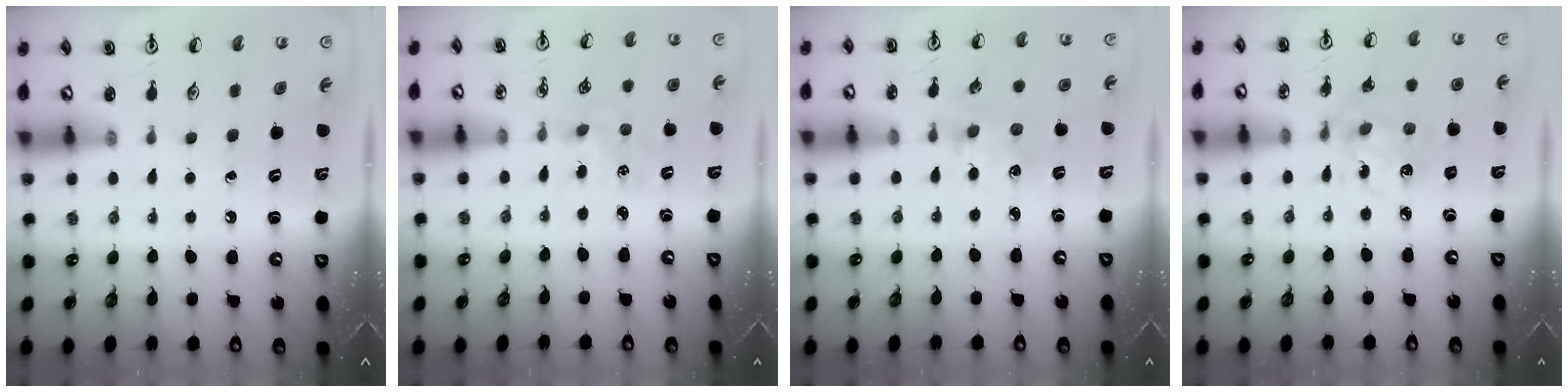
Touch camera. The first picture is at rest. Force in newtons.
{"total": 3.0, "press": 3.0, "slide": 0.4}
{"total": 3.4, "press": 3.3, "slide": 0.5}
{"total": 6.1, "press": 6.1, "slide": 0.5}